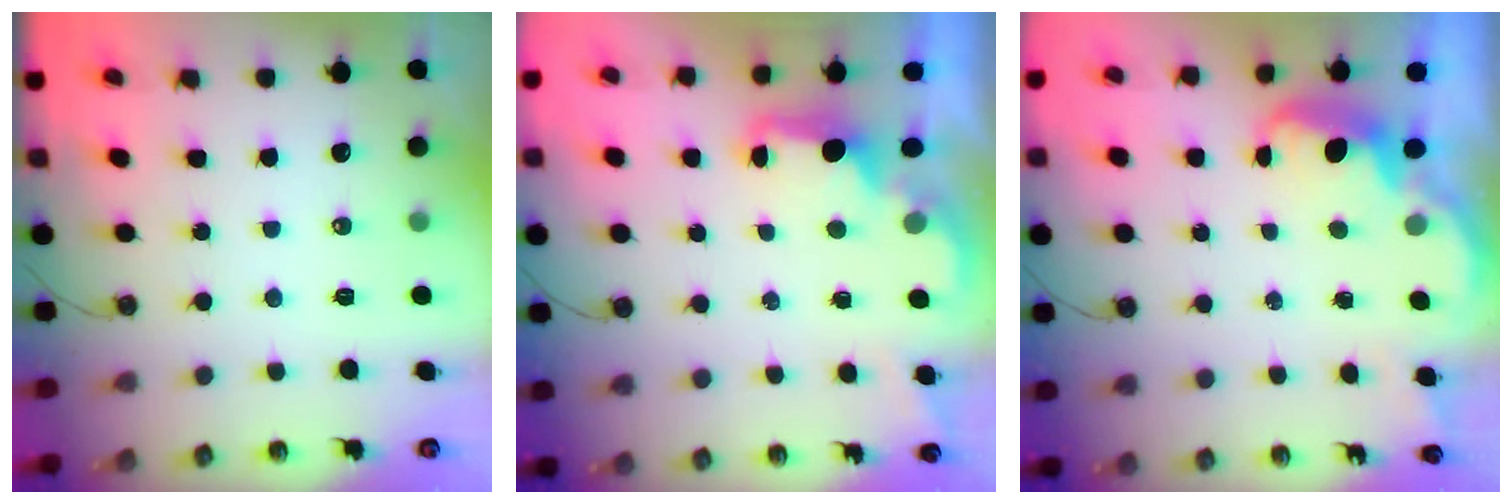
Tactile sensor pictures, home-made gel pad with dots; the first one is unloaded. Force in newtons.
{"total": 2.2, "press": 2.0, "slide": 0.8}
{"total": 2.7, "press": 2.7, "slide": 0.7}